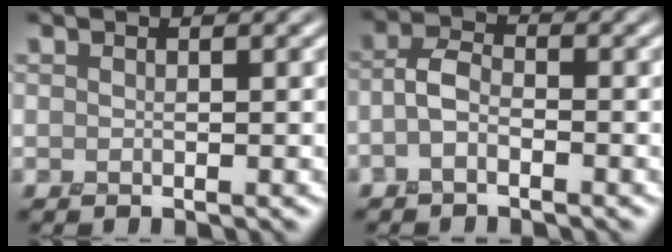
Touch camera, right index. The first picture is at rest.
{"total": 2.1, "force": [-1.3, 1.1, 1.3], "torque": [-0.026, 0.005, -0.033]}